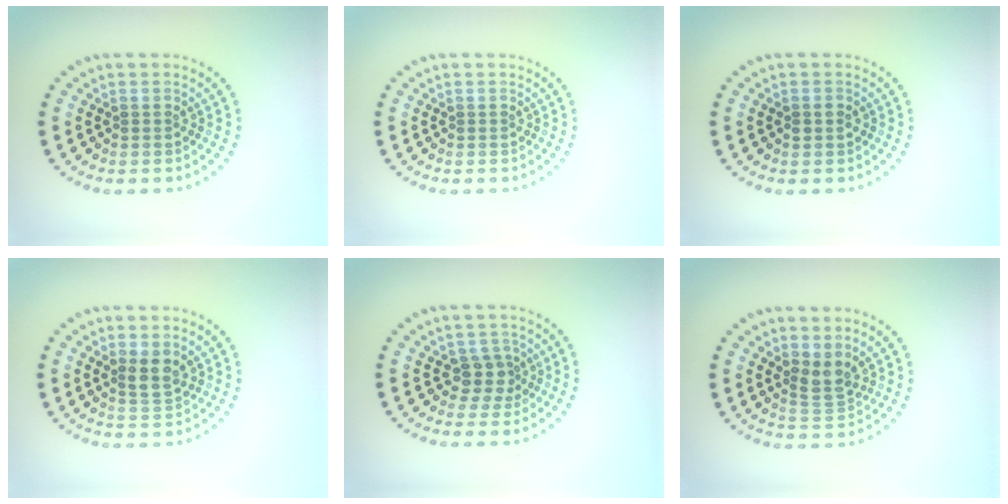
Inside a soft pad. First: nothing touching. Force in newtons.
{"total": 0.0}
{"total": 1.3, "press": 1.3, "slide": 0.1}
{"total": 2.2, "press": 2.0, "slide": 0.9}
{"total": 2.3, "press": 1.9, "slide": 1.3}
{"total": 2.3, "press": 1.8, "slide": 1.3}